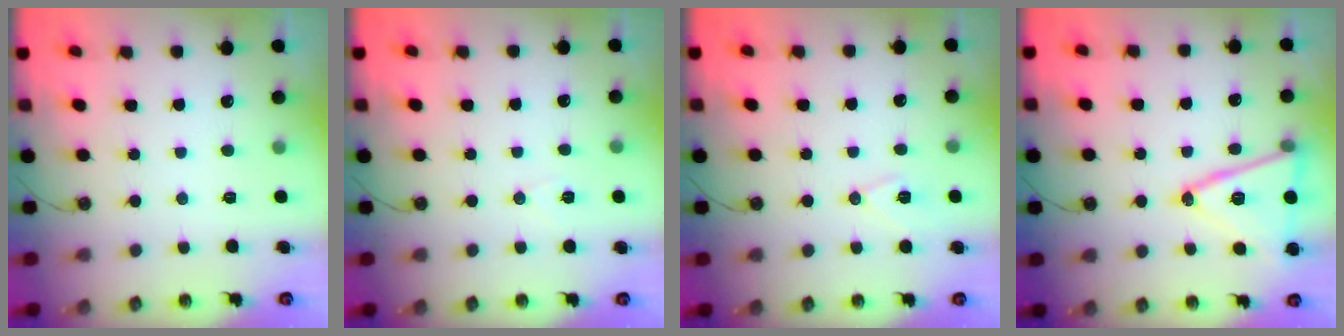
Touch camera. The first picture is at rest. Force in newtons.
{"total": 4.7, "press": 3.0, "slide": 3.6}
{"total": 7.3, "press": 6.4, "slide": 3.5}
{"total": 17.0, "press": 16.7, "slide": 3.4}